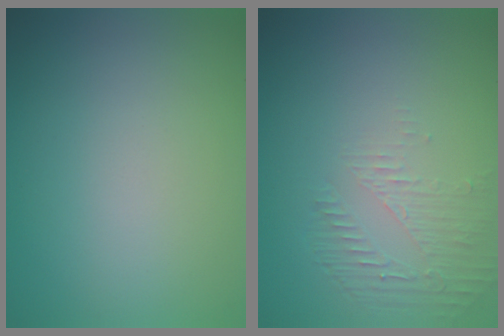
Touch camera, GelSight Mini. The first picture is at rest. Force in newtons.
{"total": 1.7, "press": 0.6, "slide": 1.6}